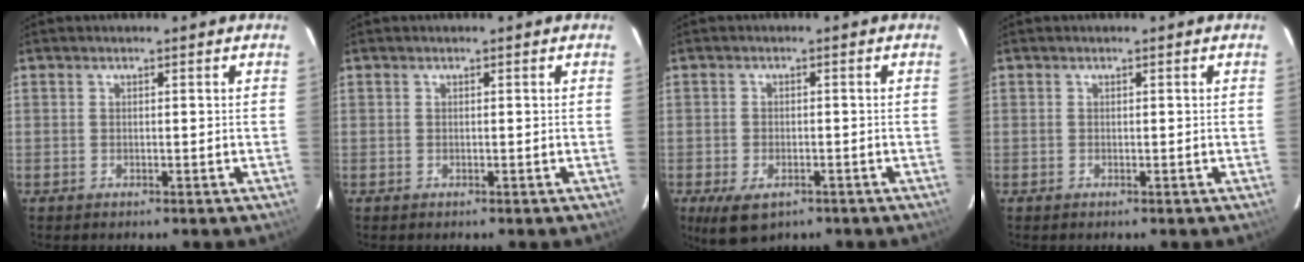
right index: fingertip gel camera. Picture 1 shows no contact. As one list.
[{"total": 0.0}, {"total": 5.8, "force": [-3.1, 3.2, 3.7], "torque": [-0.079, -0.022, -0.050]}, {"total": 0.0}]